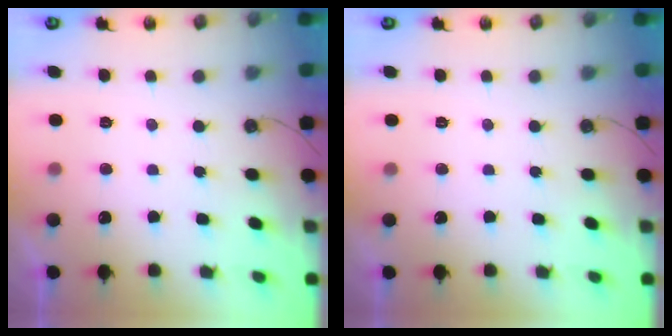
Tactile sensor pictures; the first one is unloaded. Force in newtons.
{"total": 0.0}